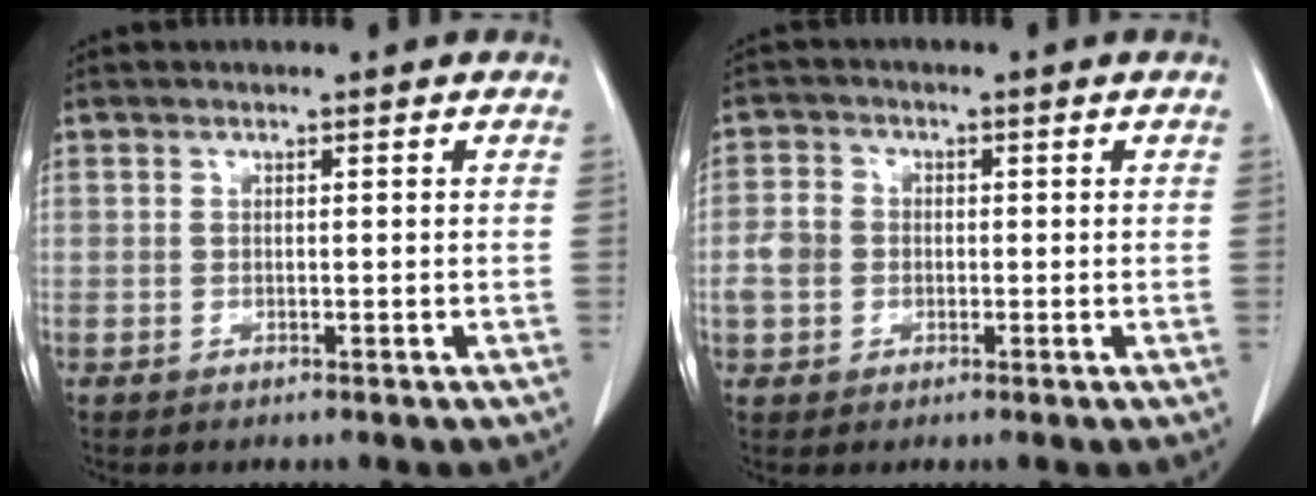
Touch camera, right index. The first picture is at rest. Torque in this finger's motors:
{"motor_torque": [0.34, 0.05, 0.09, 0.04]}